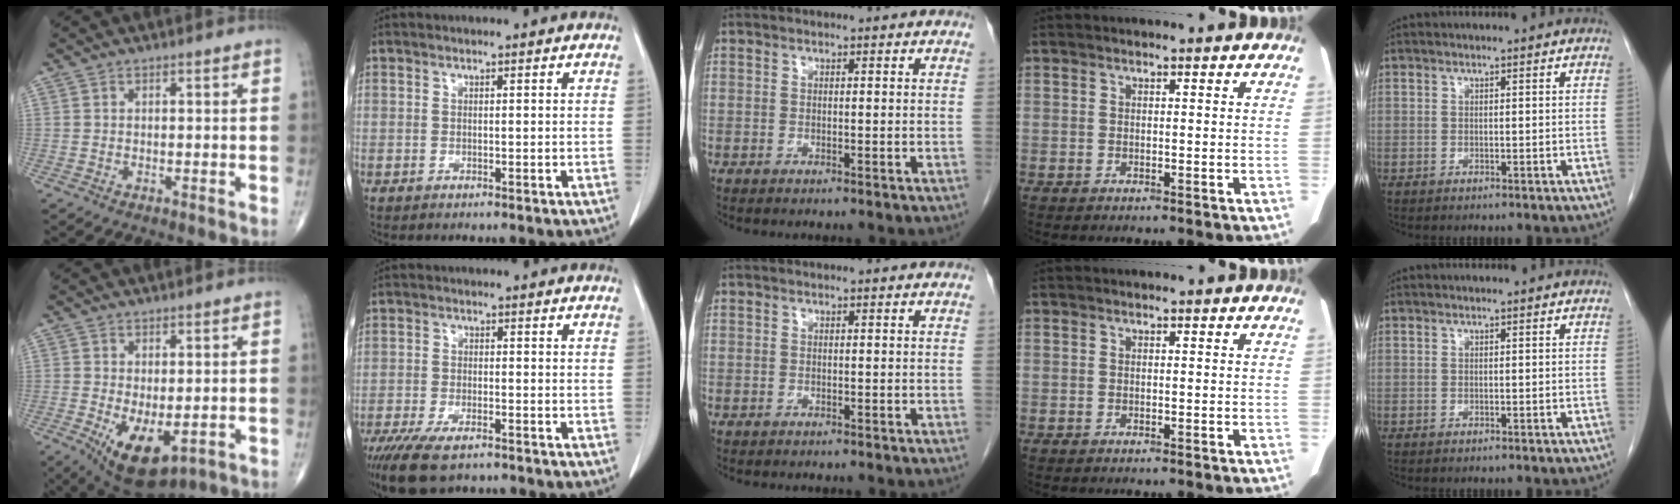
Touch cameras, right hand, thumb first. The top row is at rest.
{"thumb": {"total": 9.3, "force": [-2.5, 4.5, 7.8], "torque": [-0.118, -0.016, -0.023]}, "index": {"total": 9.1, "force": [-6.8, 2.7, 5.3], "torque": [-0.092, -0.017, -0.112]}}